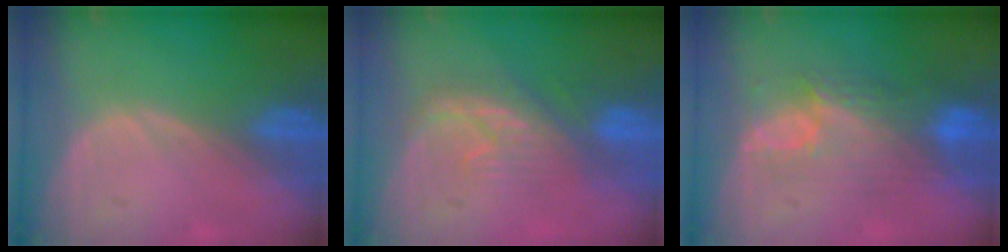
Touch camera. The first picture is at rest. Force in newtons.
{"total": 6.1, "press": 6.0, "slide": 1.1}
{"total": 9.2, "press": 8.2, "slide": 4.3}